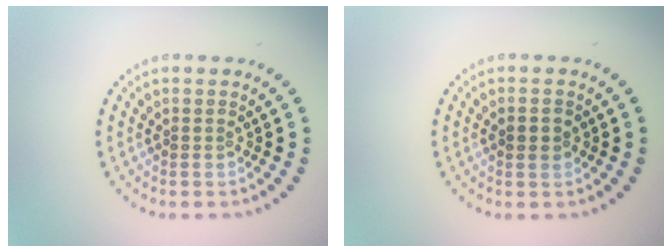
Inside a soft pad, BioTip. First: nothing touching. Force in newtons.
{"total": 1.2, "press": 1.2, "slide": 0.2}